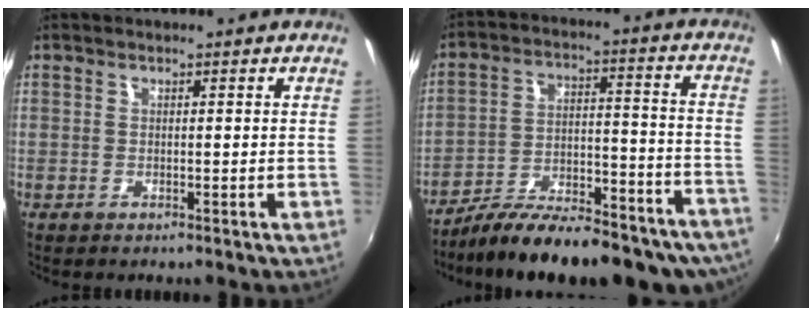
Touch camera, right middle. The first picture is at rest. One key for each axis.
{"total": 23.6, "fx": -18.7, "fy": 7.1, "fz": 12.4, "tx": -0.198, "ty": -0.016, "tz": -0.255}